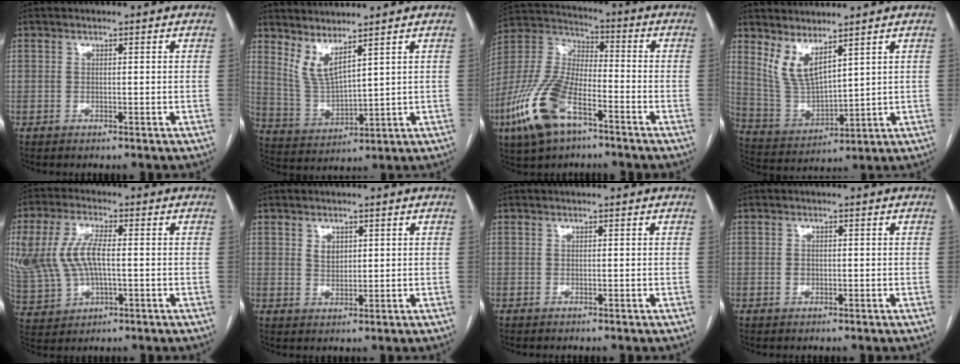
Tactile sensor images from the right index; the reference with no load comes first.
{"total": 5.8, "force": [4.4, 0.7, 3.8], "torque": [-0.090, -0.022, 0.104]}
{"total": 15.8, "force": [-8.0, 6.3, 12.1], "torque": [-0.276, -0.005, -0.151]}
{"total": 7.6, "force": [5.2, 2.2, 5.1], "torque": [-0.111, -0.015, 0.124]}
{"total": 15.6, "force": [1.1, 8.3, 13.1], "torque": [-0.329, 0.007, 0.032]}
{"total": 2.4, "force": [1.0, 1.6, 1.3], "torque": [-0.026, -0.001, 0.023]}
{"total": 0.0}
{"total": 1.3, "force": [-0.3, 1.0, 0.8], "torque": [-0.016, 0.002, -0.002]}